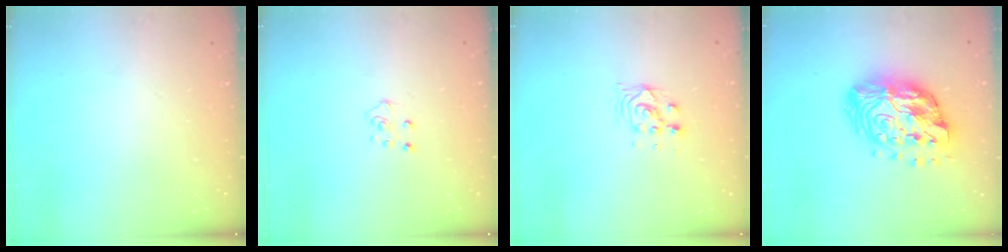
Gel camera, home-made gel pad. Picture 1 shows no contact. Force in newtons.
{"total": 5.1, "press": 5.1, "slide": 0.4}
{"total": 5.5, "press": 5.5, "slide": 0.3}
{"total": 18.2, "press": 18.1, "slide": 1.3}